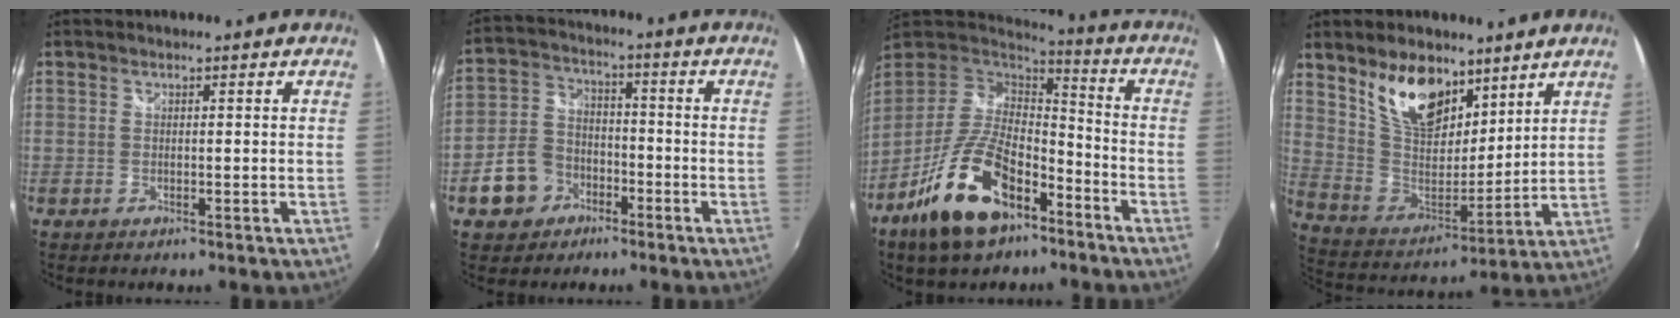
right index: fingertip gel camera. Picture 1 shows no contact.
{"total": 9.4, "force": [-4.8, 7.2, 3.5], "torque": [-0.096, 0.027, -0.076]}
{"total": 19.1, "force": [-11.0, 9.2, 12.7], "torque": [-0.261, -0.011, -0.192]}
{"total": 15.7, "force": [9.9, 8.3, 8.9], "torque": [-0.173, 0.002, 0.191]}